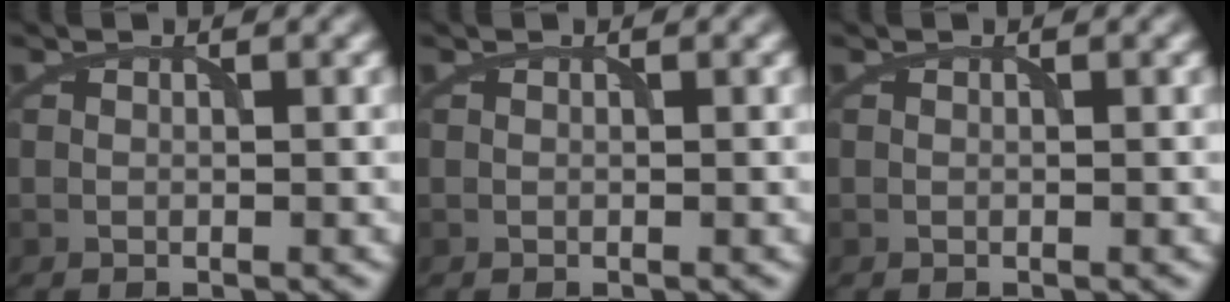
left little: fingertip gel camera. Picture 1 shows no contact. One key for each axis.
{"total": 0.0}
{"total": 0.0}